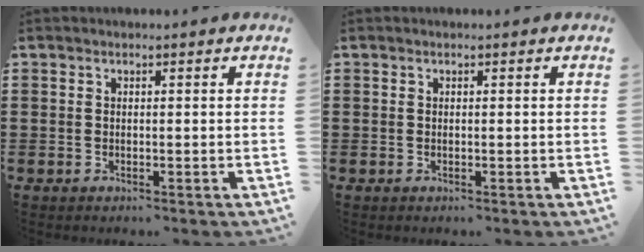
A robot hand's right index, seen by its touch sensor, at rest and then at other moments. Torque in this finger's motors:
{"motor_torque": [0.43, 0.37, 0.02, 0.02]}